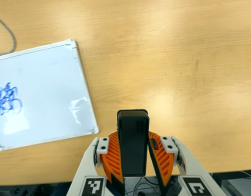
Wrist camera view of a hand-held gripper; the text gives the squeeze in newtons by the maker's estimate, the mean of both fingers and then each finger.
{"total": 7.6, "left": 6.8, "right": 8.4}